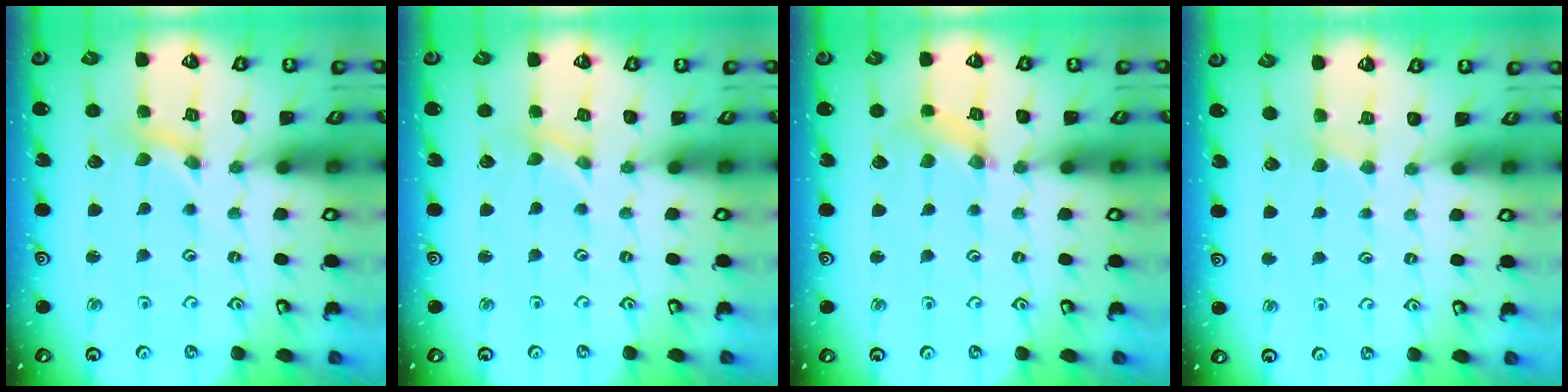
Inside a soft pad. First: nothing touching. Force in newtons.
{"total": 0.0}
{"total": 2.4, "press": 2.3, "slide": 0.4}
{"total": 2.1, "press": 2.1, "slide": 0.3}